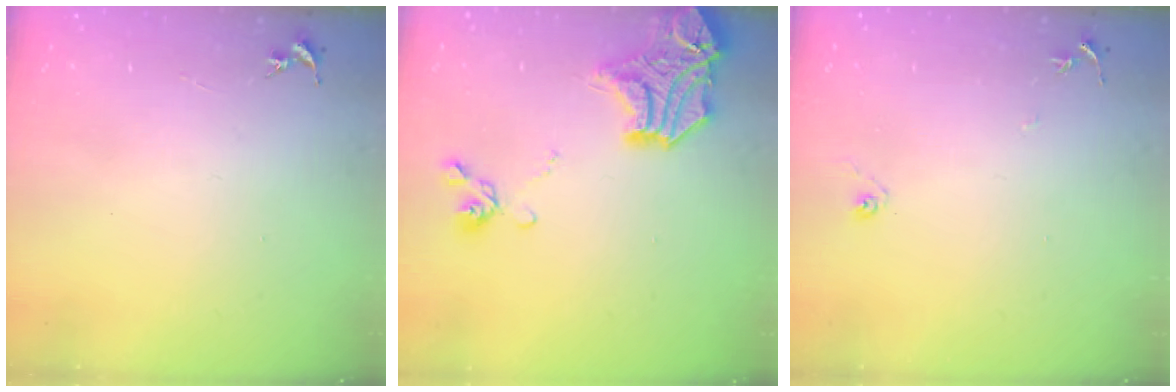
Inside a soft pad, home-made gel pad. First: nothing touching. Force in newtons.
{"total": 18.0, "press": 17.9, "slide": 1.8}
{"total": 5.9, "press": 5.9, "slide": 0.6}